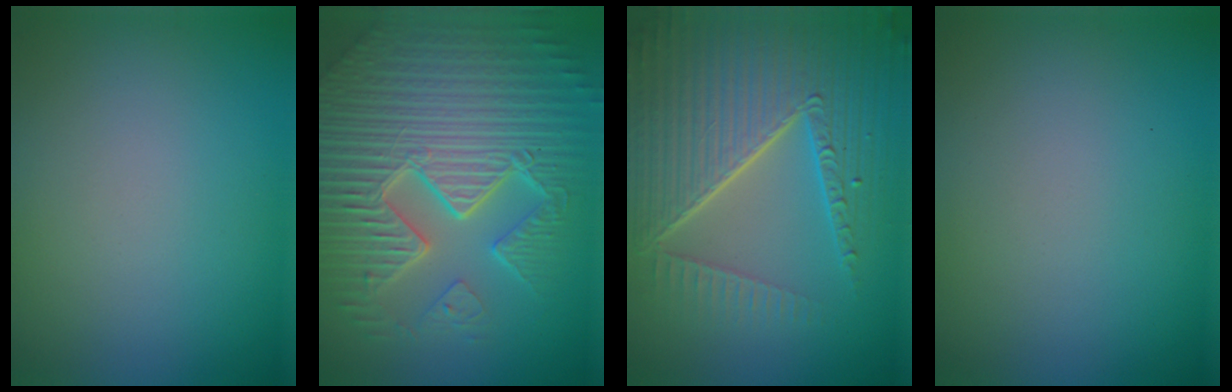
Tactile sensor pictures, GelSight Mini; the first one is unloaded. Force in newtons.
{"total": 11.1, "press": 7.0, "slide": 8.6}
{"total": 8.8, "press": 6.1, "slide": 6.4}
{"total": 0.0}